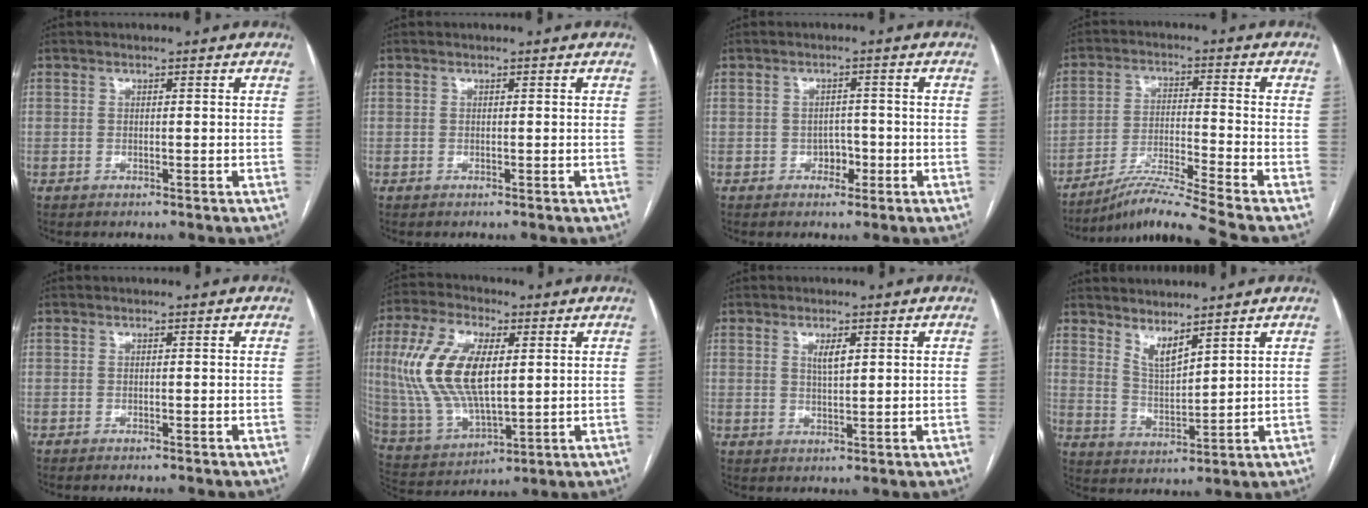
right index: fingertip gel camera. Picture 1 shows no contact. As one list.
[{"total": 0.0}, {"total": 2.4, "force": [-1.0, 1.8, 1.3], "torque": [-0.011, 0.007, -0.013]}, {"total": 10.9, "force": [-9.2, -2.9, 5.0], "torque": [-0.085, -0.017, -0.164]}, {"total": 1.8, "force": [-1.7, 0.2, 0.8], "torque": [-0.008, -0.003, -0.020]}, {"total": 15.8, "force": [3.0, 6.6, 14.0], "torque": [-0.307, 0.011, 0.065]}, {"total": 2.4, "force": [1.0, 0.6, 2.1], "torque": [-0.040, -0.003, 0.020]}, {"total": 4.6, "force": [3.8, 0.6, 2.5], "torque": [-0.052, -0.015, 0.082]}]